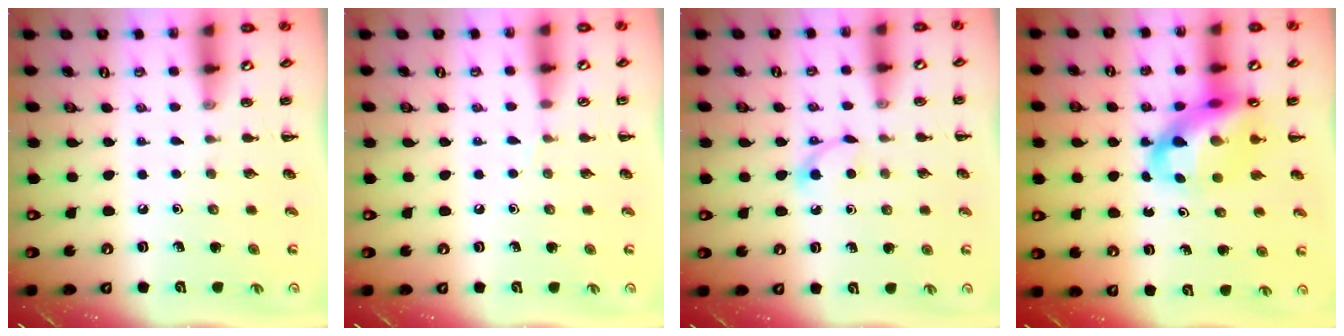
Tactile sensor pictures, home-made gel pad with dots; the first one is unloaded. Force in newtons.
{"total": 2.9, "press": 2.7, "slide": 1.1}
{"total": 3.4, "press": 3.3, "slide": 1.0}
{"total": 13.4, "press": 13.0, "slide": 3.3}